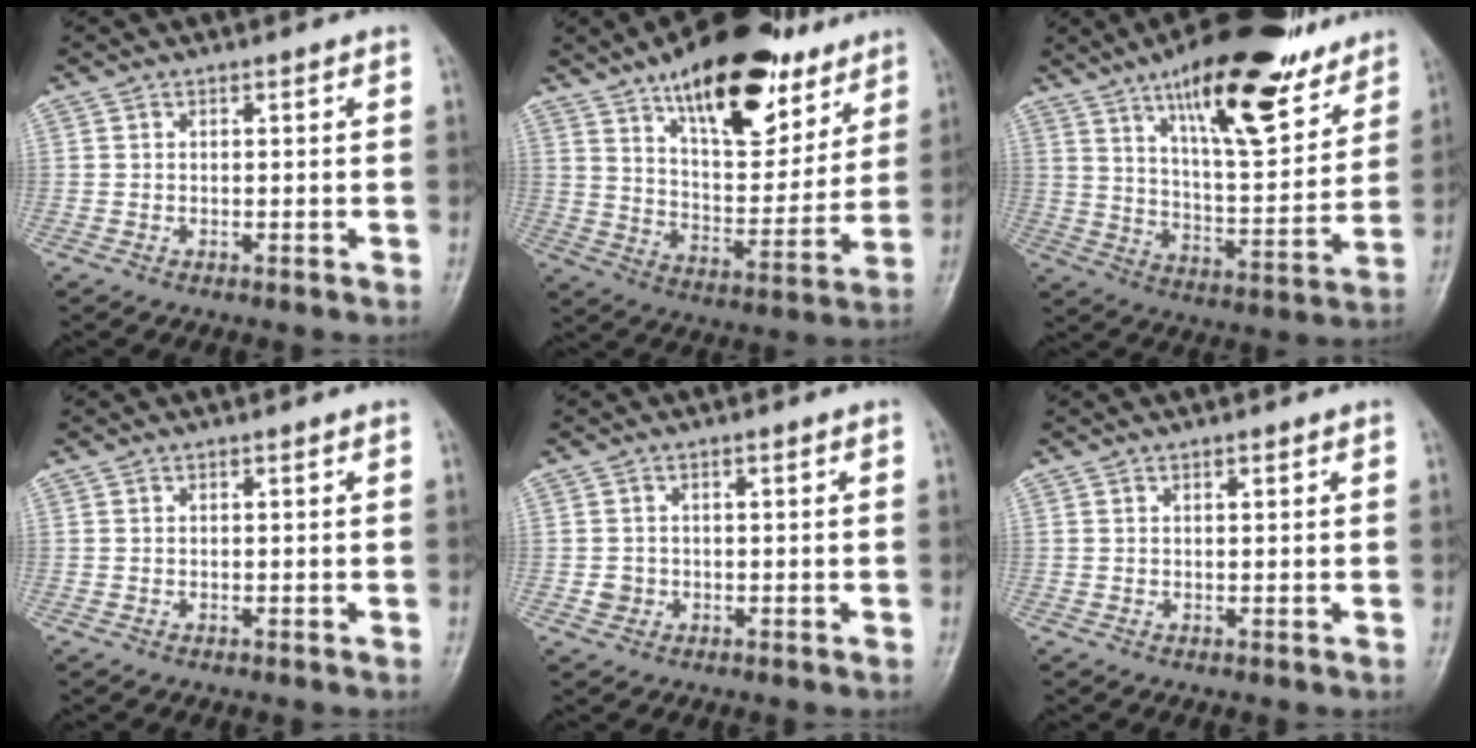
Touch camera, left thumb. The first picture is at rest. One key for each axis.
{"total": 23.3, "fx": 14.4, "fy": 10.4, "fz": 15.2, "tx": -0.179, "ty": -0.056, "tz": 0.228}
{"total": 22.4, "fx": 14.5, "fy": 7.2, "fz": 15.4, "tx": -0.203, "ty": -0.066, "tz": 0.231}
{"total": 0.0}
{"total": 1.9, "fx": -0.4, "fy": 1.8, "fz": 0.5, "tx": -0.001, "ty": 0.005, "tz": -0.006}
{"total": 0.6, "fx": 0.4, "fy": 0.3, "fz": 0.4, "tx": -0.007, "ty": -0.002, "tz": 0.006}